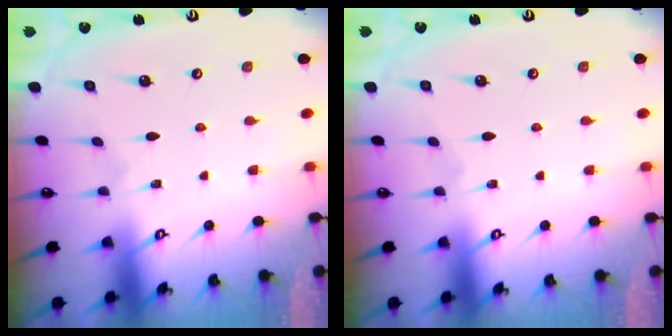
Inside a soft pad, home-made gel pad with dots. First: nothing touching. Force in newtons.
{"total": 0.0}